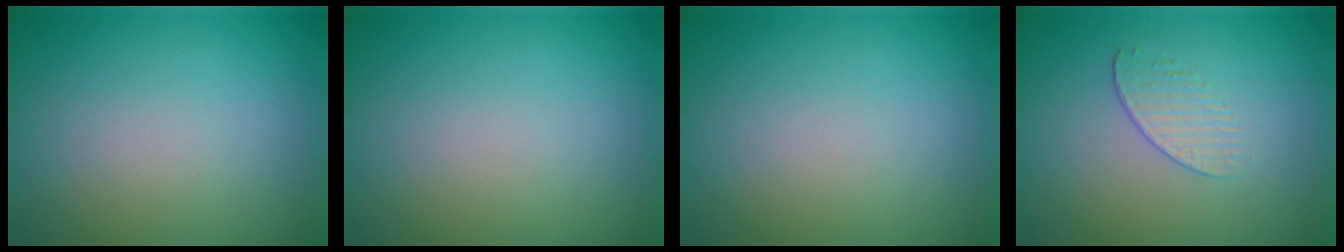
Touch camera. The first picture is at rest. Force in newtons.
{"total": 0.0}
{"total": 0.0}
{"total": 1.2, "press": 0.6, "slide": 1.0}